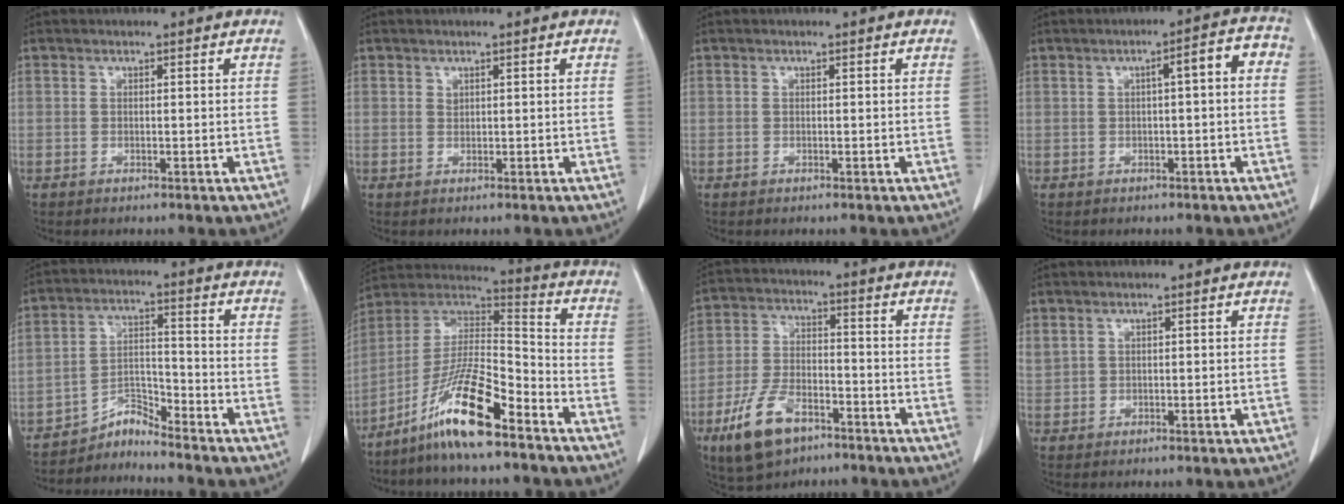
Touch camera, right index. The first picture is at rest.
{"total": 0.5, "force": [0.4, 0.3, 0.1], "torque": [0.001, 0.000, 0.008]}
{"total": 0.0}
{"total": 4.6, "force": [0.2, 0.8, 4.6], "torque": [-0.058, 0.021, -0.001]}
{"total": 4.2, "force": [-4.1, 0.0, -0.6], "torque": [0.017, 0.013, -0.071]}
{"total": 13.8, "force": [-9.1, 1.7, 10.2], "torque": [-0.198, 0.006, -0.170]}
{"total": 10.6, "force": [-6.4, 5.1, 6.8], "torque": [-0.149, -0.002, -0.116]}
{"total": 2.7, "force": [1.1, 1.5, 2.0], "torque": [-0.056, 0.021, 0.040]}